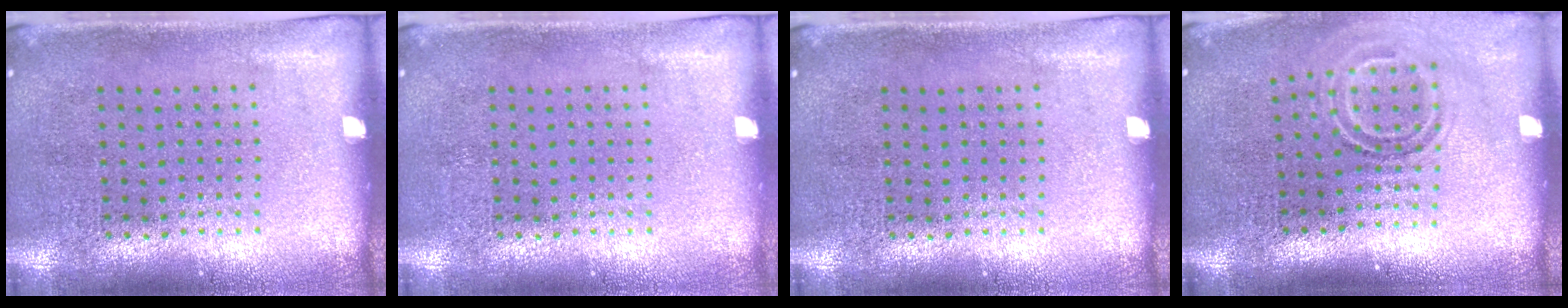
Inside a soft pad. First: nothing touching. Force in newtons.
{"total": 0.0}
{"total": 0.0}
{"total": 1.7, "press": 1.1, "slide": 1.2}